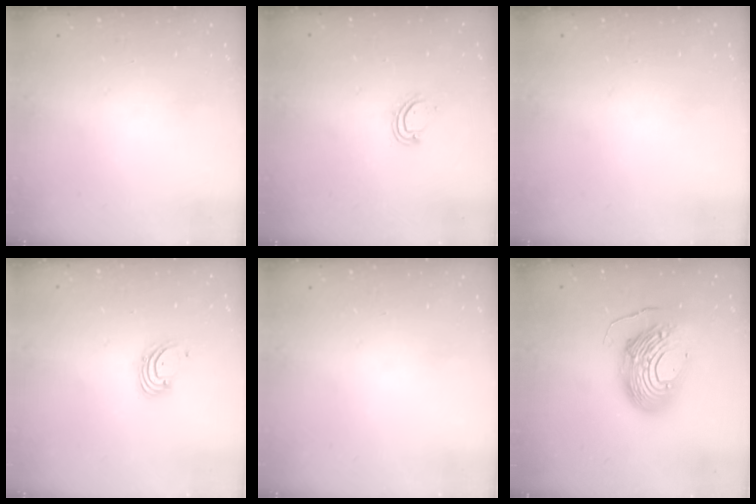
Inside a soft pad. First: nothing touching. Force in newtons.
{"total": 4.4, "press": 4.4, "slide": 0.2}
{"total": 0.0}
{"total": 1.8, "press": 1.8, "slide": 0.2}
{"total": 0.0}
{"total": 16.2, "press": 16.2, "slide": 1.3}